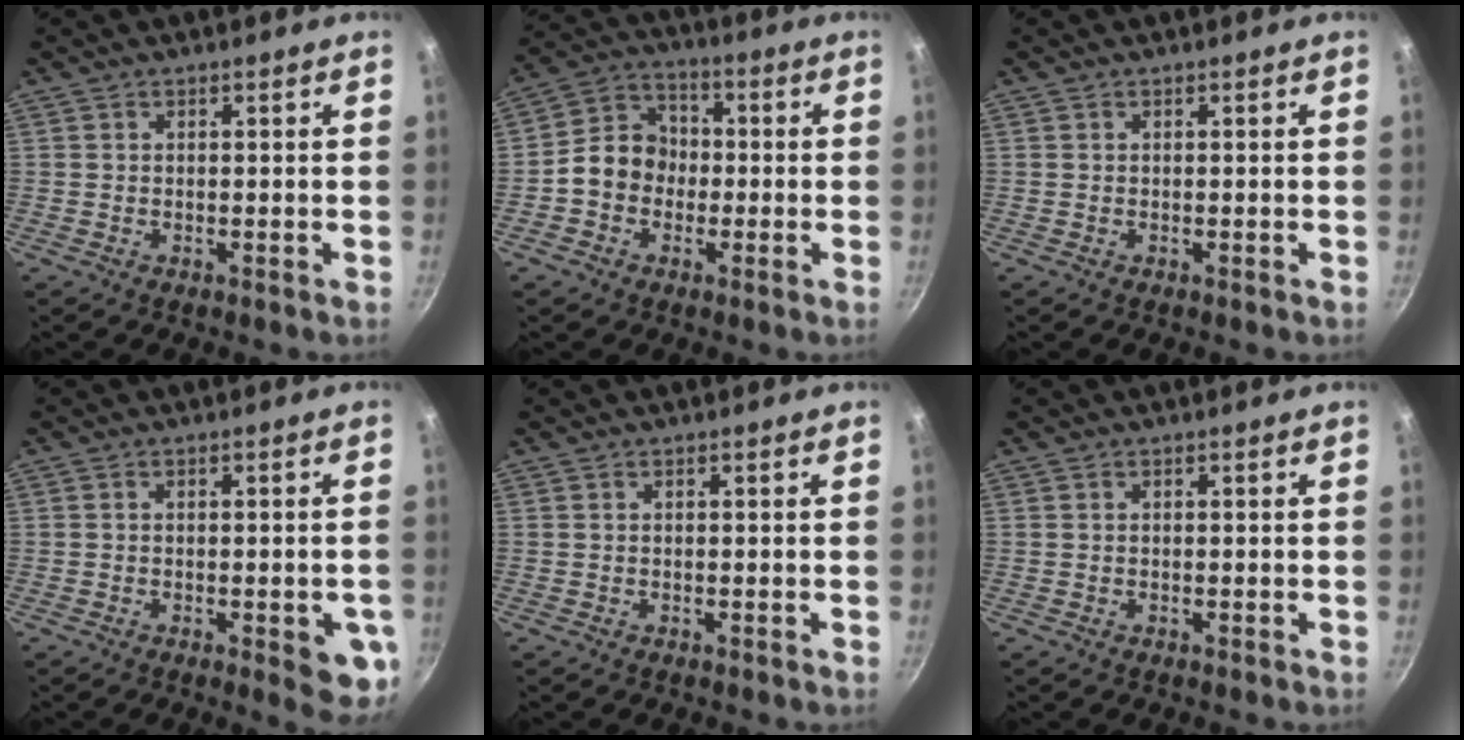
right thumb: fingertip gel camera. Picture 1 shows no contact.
{"total": 9.2, "force": [-1.5, 7.8, 4.6], "torque": [-0.044, 0.031, -0.044]}
{"total": 0.0}
{"total": 7.7, "force": [-2.5, 2.4, 6.8], "torque": [-0.058, 0.001, -0.028]}
{"total": 0.0}
{"total": 0.0}